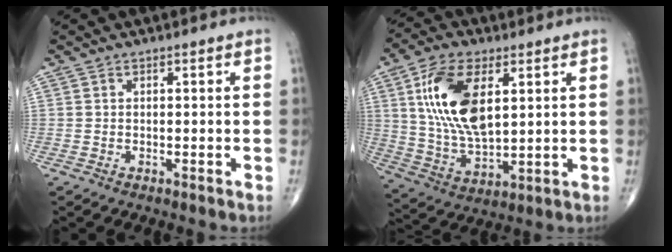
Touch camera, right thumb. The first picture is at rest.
{"total": 16.4, "force": [4.8, 8.2, 13.4], "torque": [-0.253, -0.016, 0.096]}